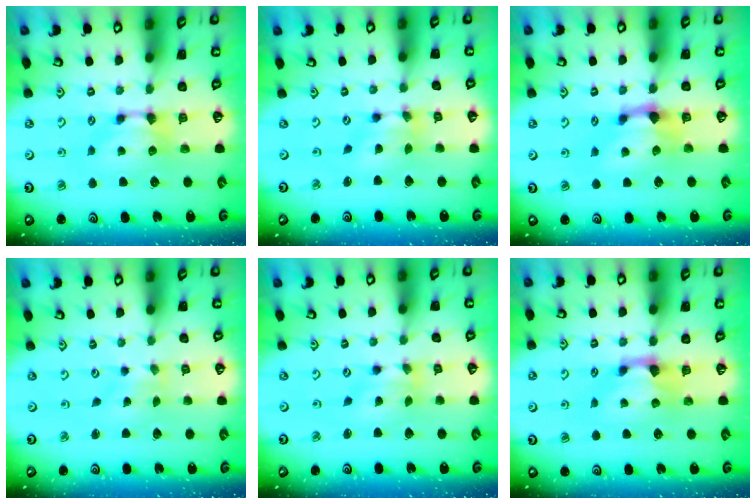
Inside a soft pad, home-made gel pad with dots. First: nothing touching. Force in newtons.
{"total": 4.0, "press": 3.6, "slide": 1.7}
{"total": 1.4, "press": 0.9, "slide": 1.1}
{"total": 3.6, "press": 3.6, "slide": 0.8}
{"total": 2.6, "press": 2.1, "slide": 1.6}
{"total": 1.1, "press": 0.1, "slide": 1.1}